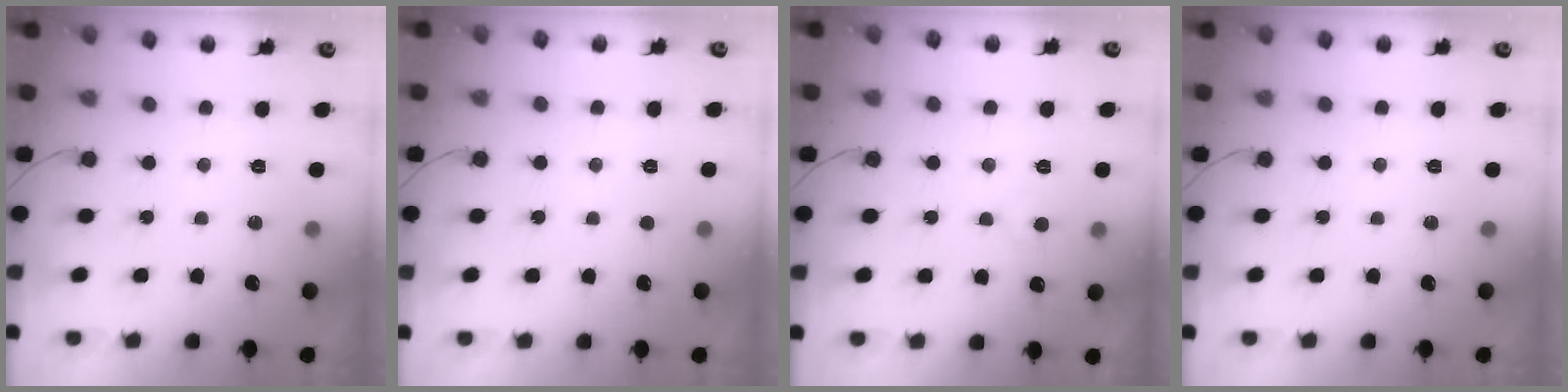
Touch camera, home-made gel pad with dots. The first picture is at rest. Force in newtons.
{"total": 1.6, "press": 1.6, "slide": 0.2}
{"total": 3.7, "press": 3.7, "slide": 0.4}
{"total": 0.0}